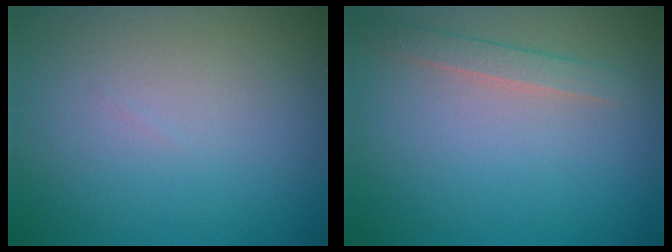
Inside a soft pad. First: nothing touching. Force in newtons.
{"total": 1.6, "press": 1.6, "slide": 0.2}